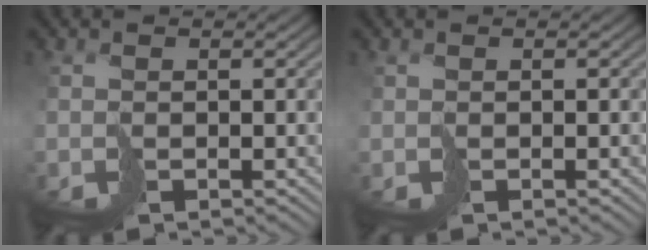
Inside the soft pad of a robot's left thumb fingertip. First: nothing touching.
{"total": 1.2, "force": [0.0, 0.2, 1.2], "torque": [-0.018, 0.001, 0.000]}